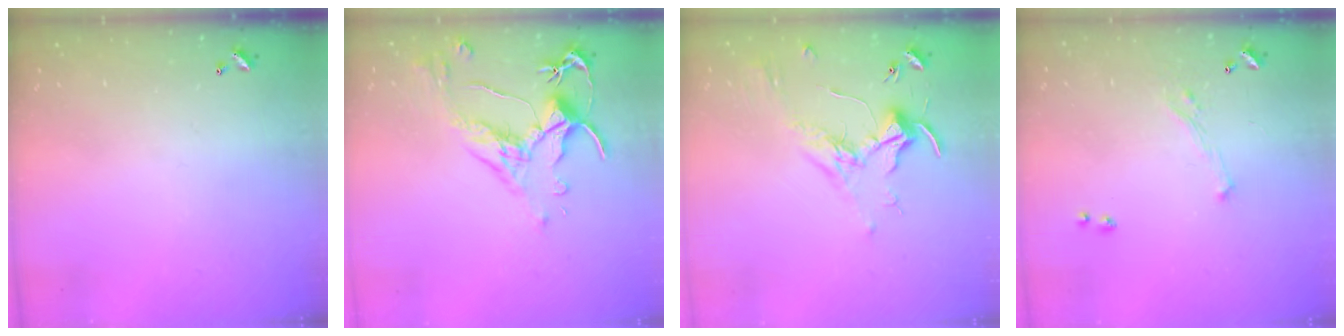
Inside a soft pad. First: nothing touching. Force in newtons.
{"total": 2.5, "press": 2.1, "slide": 1.4}
{"total": 1.7, "press": 1.5, "slide": 0.7}
{"total": 0.7, "press": 0.0, "slide": 0.7}